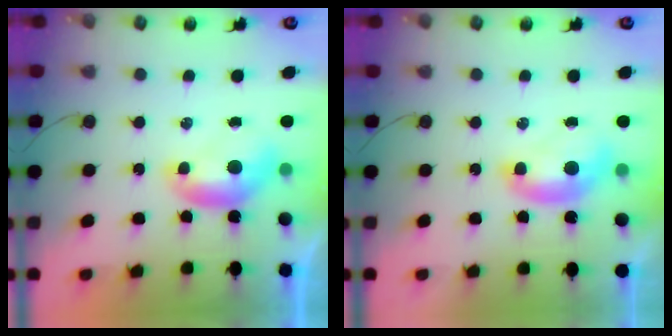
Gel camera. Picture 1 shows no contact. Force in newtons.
{"total": 1.7, "press": 1.6, "slide": 0.3}